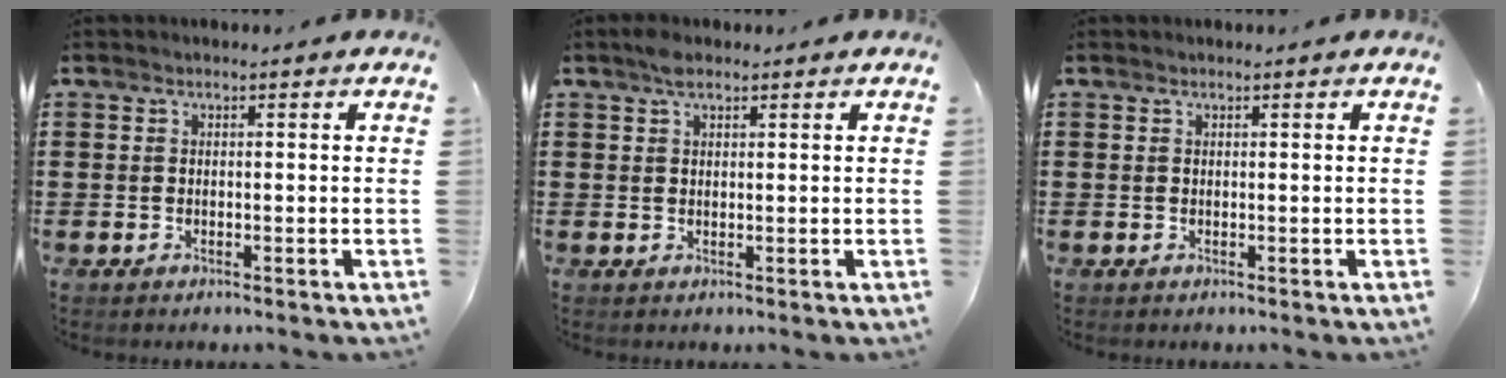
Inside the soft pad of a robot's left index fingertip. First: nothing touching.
{"total": 2.1, "force": [1.4, 0.9, 1.2], "torque": [-0.021, 0.001, 0.023]}
{"total": 0.0}